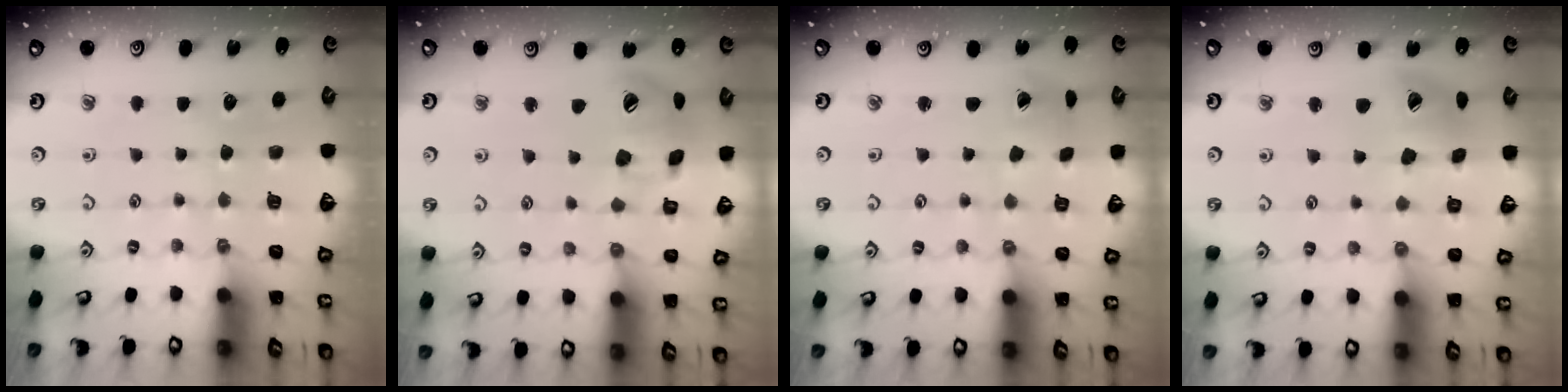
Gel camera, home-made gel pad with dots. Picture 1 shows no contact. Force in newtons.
{"total": 16.2, "press": 16.0, "slide": 2.4}
{"total": 2.0, "press": 2.0, "slide": 0.3}
{"total": 14.2, "press": 14.1, "slide": 1.8}